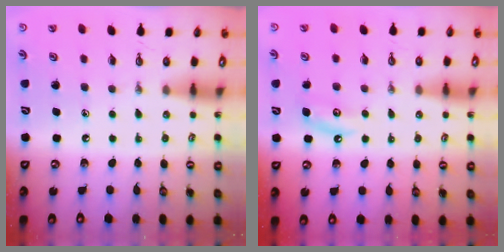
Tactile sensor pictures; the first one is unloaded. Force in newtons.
{"total": 4.8, "press": 4.8, "slide": 0.2}